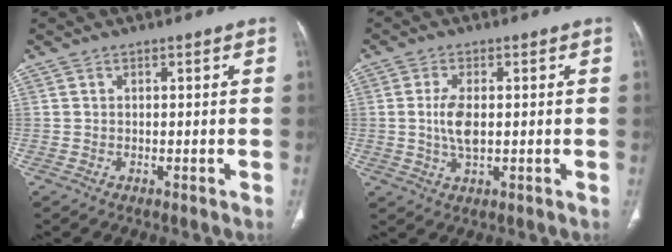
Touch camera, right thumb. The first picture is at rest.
{"total": 8.0, "force": [-0.1, 3.6, 7.2], "torque": [-0.158, -0.004, -0.001]}